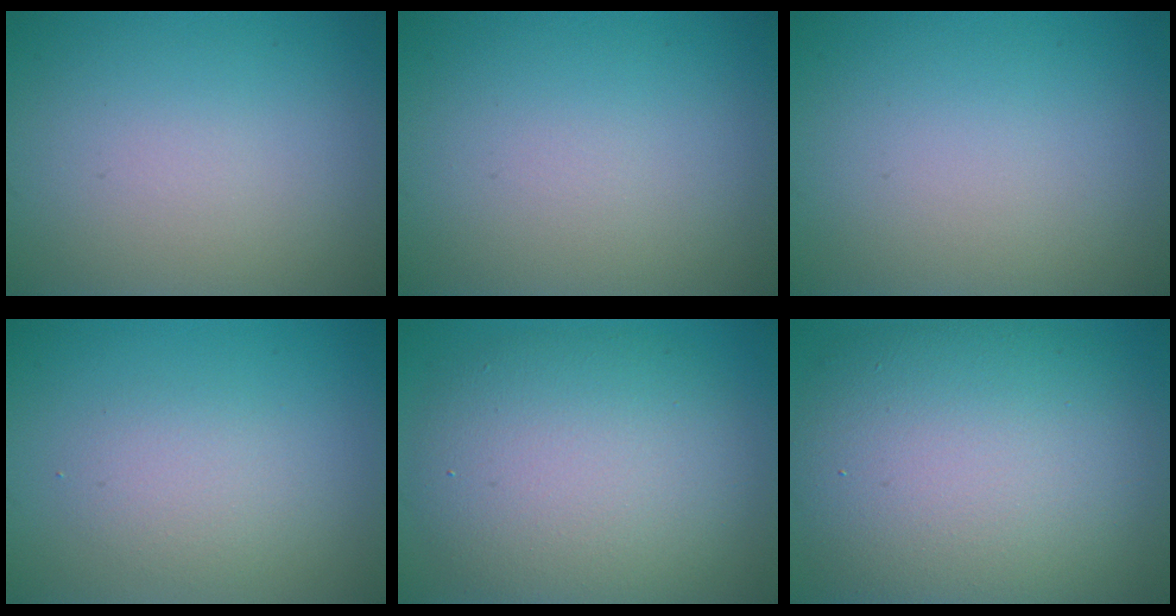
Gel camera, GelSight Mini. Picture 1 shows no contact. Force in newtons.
{"total": 0.0}
{"total": 0.0}
{"total": 2.1, "press": 2.1, "slide": 0.0}
{"total": 8.7, "press": 8.6, "slide": 0.8}
{"total": 12.9, "press": 12.9, "slide": 0.9}